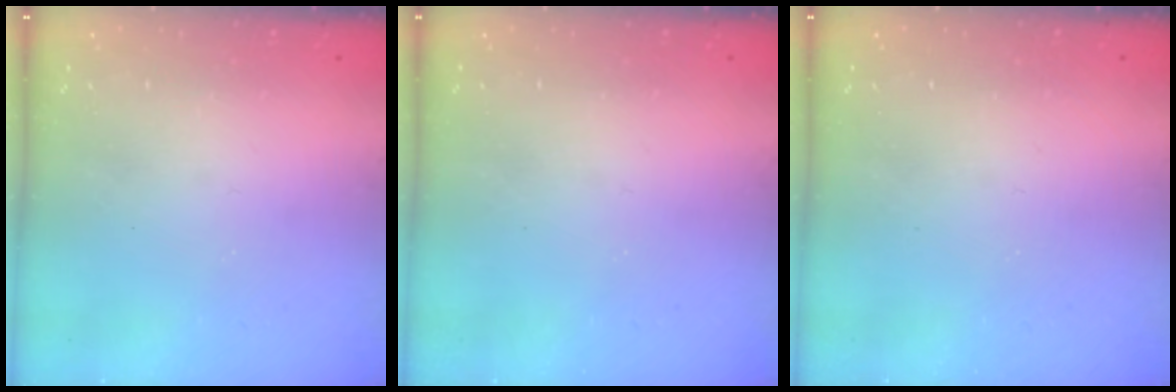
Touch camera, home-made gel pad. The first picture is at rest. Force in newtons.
{"total": 0.0}
{"total": 0.0}